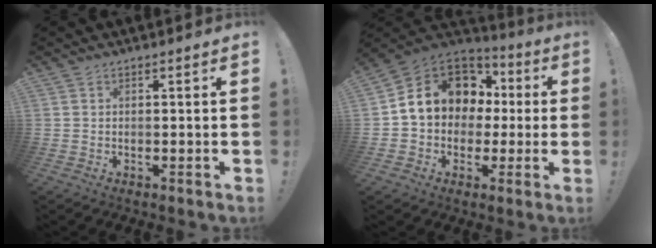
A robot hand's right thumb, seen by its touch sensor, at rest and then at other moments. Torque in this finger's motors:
{"motor_torque": [1.82, 2.23, 1.37, -0.47, 0.06]}